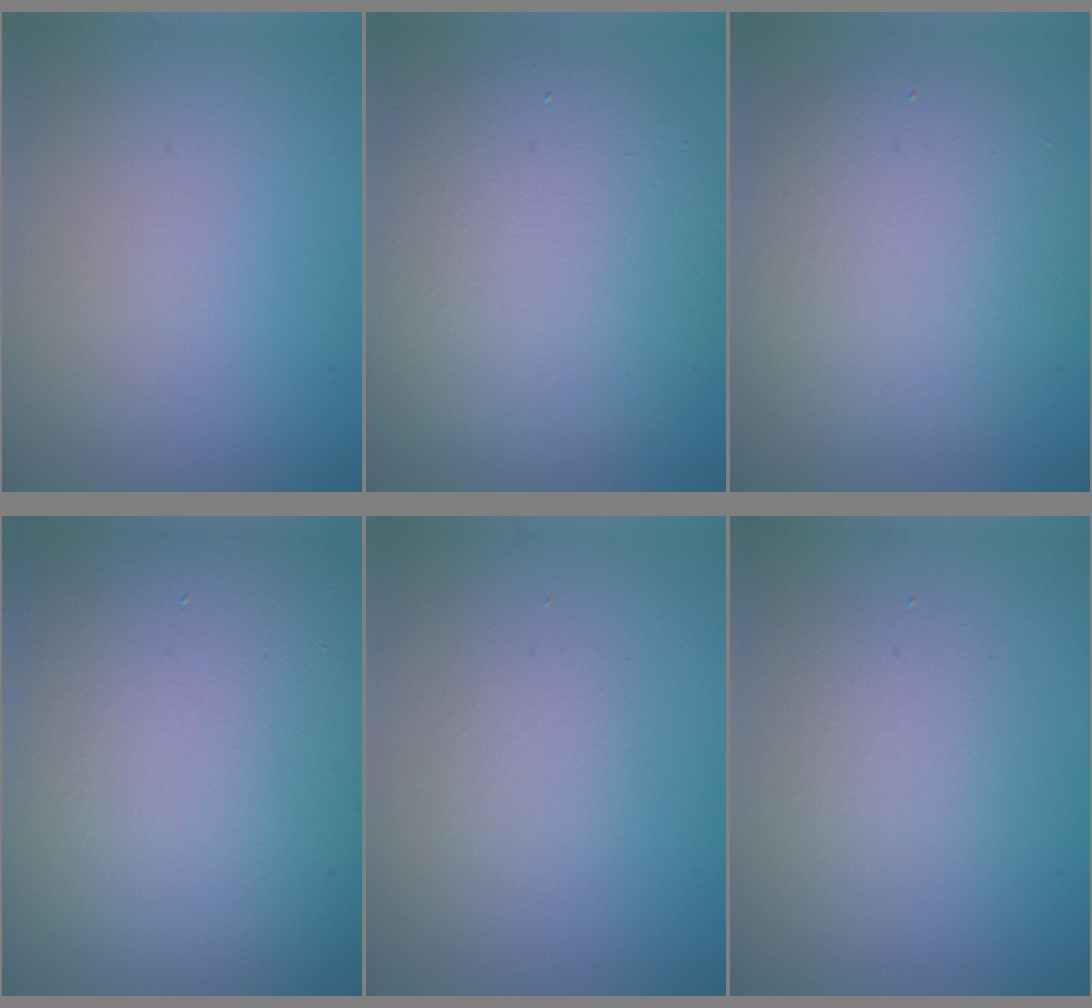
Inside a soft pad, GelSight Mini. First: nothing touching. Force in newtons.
{"total": 8.5, "press": 8.4, "slide": 0.6}
{"total": 6.1, "press": 6.0, "slide": 0.6}
{"total": 21.4, "press": 21.3, "slide": 1.1}
{"total": 1.3, "press": 1.3, "slide": 0.1}
{"total": 2.3, "press": 2.3, "slide": 0.2}